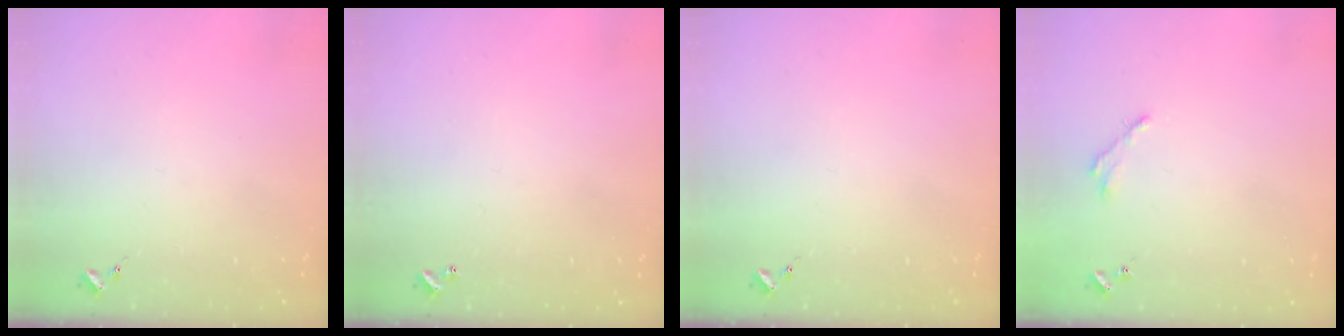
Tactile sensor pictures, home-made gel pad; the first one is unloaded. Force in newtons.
{"total": 0.9, "press": 0.9, "slide": 0.2}
{"total": 0.0}
{"total": 2.8, "press": 2.8, "slide": 0.3}